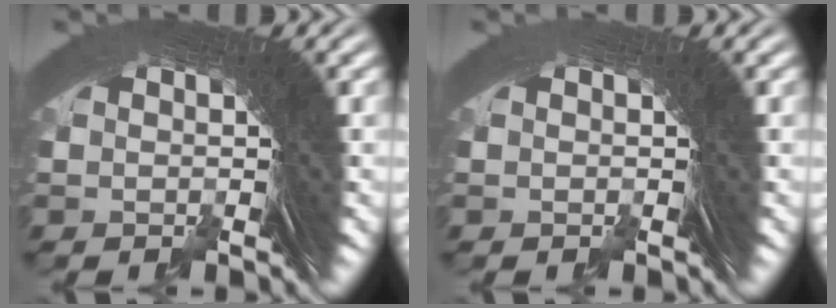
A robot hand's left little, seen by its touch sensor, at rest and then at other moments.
{"total": 0.0}